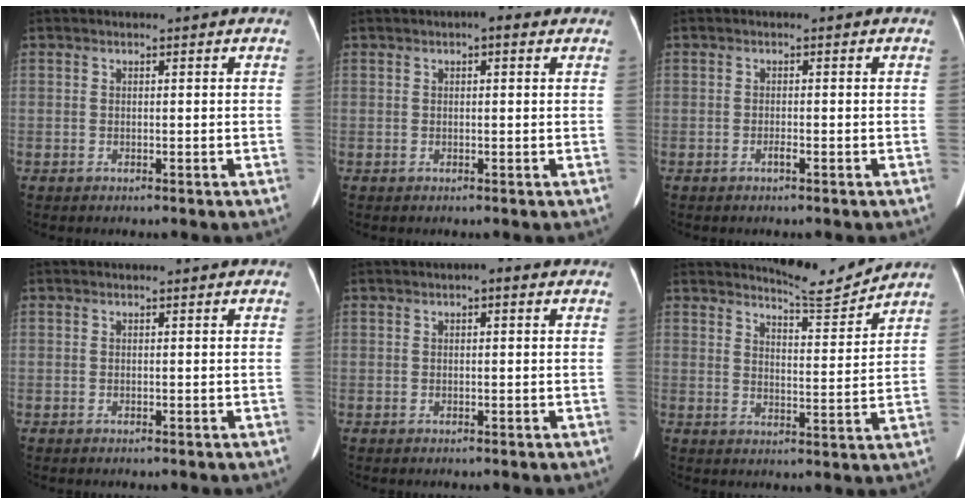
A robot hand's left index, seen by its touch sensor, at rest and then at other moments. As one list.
[{"total": 2.2, "force": [1.2, 0.8, 1.7], "torque": [-0.023, 0.012, 0.010]}, {"total": 0.8, "force": [-0.6, 0.0, 0.6], "torque": [-0.015, 0.000, -0.009]}, {"total": 0.0}, {"total": 1.5, "force": [0.6, 0.6, 1.3], "torque": [-0.016, 0.007, 0.001]}, {"total": 6.4, "force": [6.3, -0.6, 0.3], "torque": [-0.019, -0.026, 0.096]}]